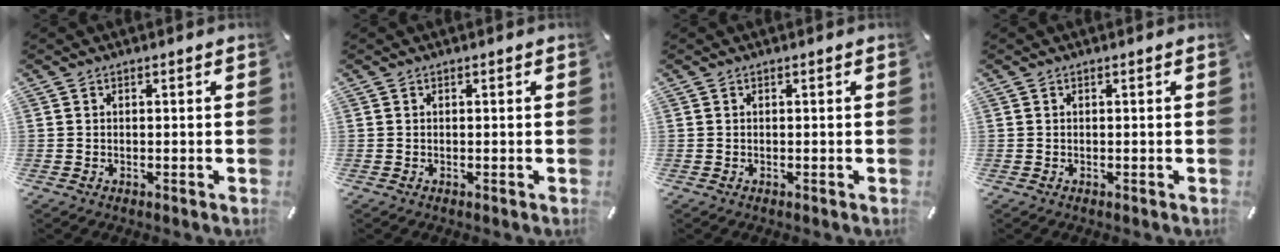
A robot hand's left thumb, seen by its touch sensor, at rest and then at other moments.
{"total": 0.0}
{"total": 0.0}
{"total": 0.0}